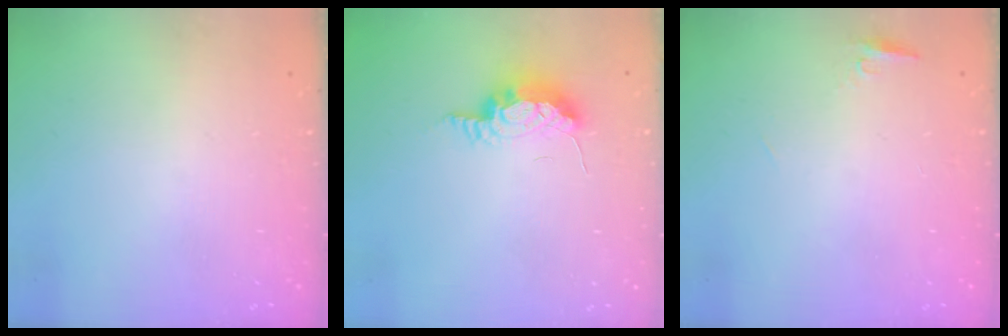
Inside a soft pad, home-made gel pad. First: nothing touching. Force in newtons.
{"total": 7.9, "press": 7.7, "slide": 1.6}
{"total": 4.3, "press": 4.2, "slide": 1.2}